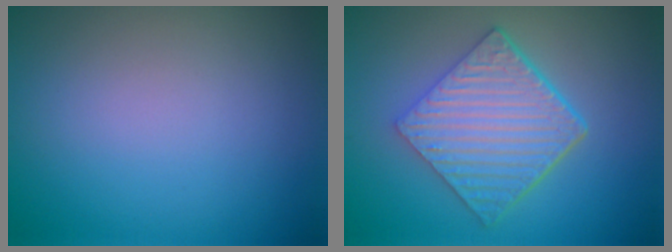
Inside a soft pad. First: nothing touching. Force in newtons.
{"total": 6.6, "press": 4.6, "slide": 4.7}